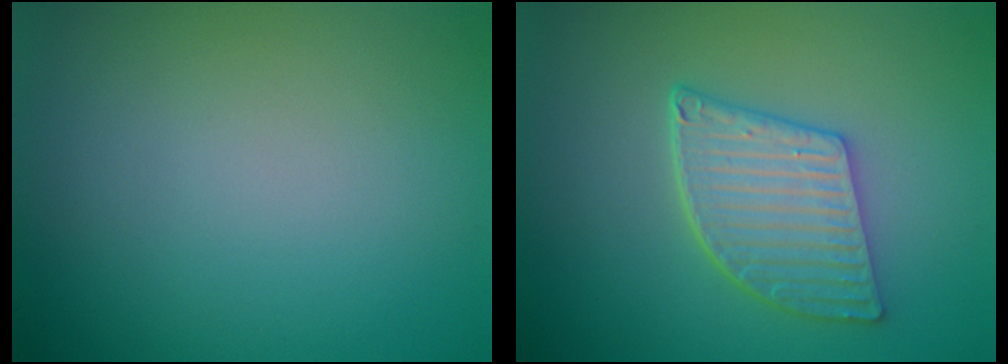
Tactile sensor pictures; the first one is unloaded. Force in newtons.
{"total": 5.2, "press": 4.2, "slide": 3.0}